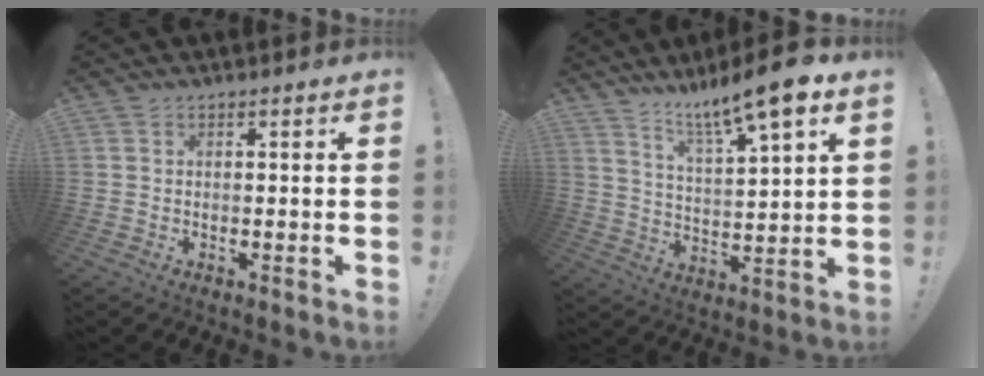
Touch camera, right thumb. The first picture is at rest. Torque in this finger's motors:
{"motor_torque": [1.19, 1.41, 1.02, 0.95, 0.17]}